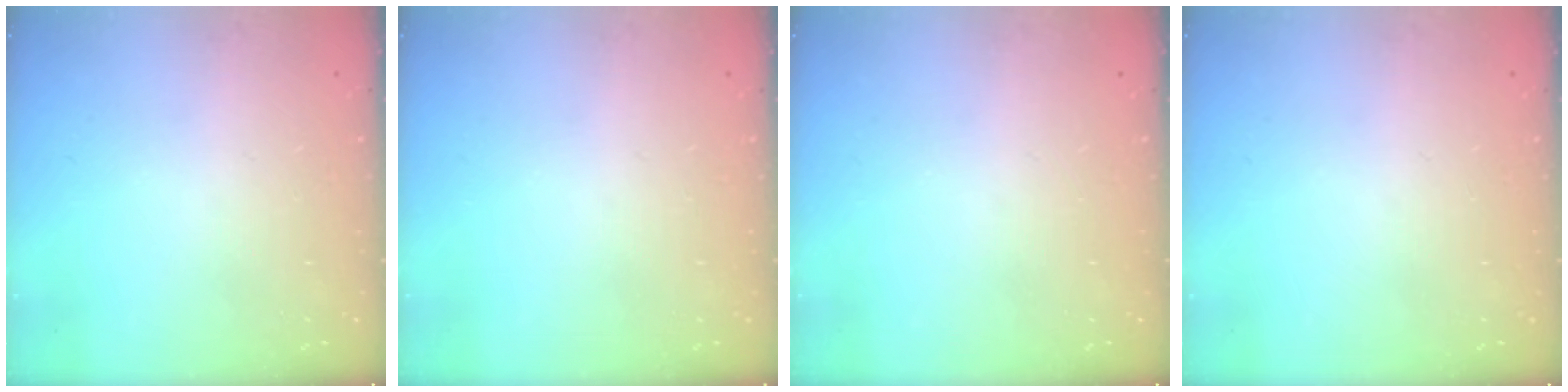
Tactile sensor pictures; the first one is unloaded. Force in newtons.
{"total": 0.0}
{"total": 0.0}
{"total": 0.0}